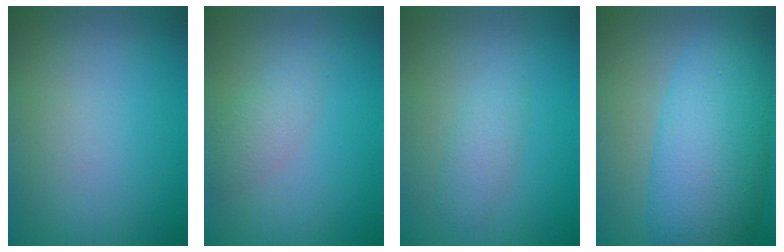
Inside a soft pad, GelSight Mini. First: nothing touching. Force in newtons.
{"total": 2.0, "press": 2.0, "slide": 0.1}
{"total": 1.7, "press": 1.7, "slide": 0.1}
{"total": 10.4, "press": 10.4, "slide": 0.4}